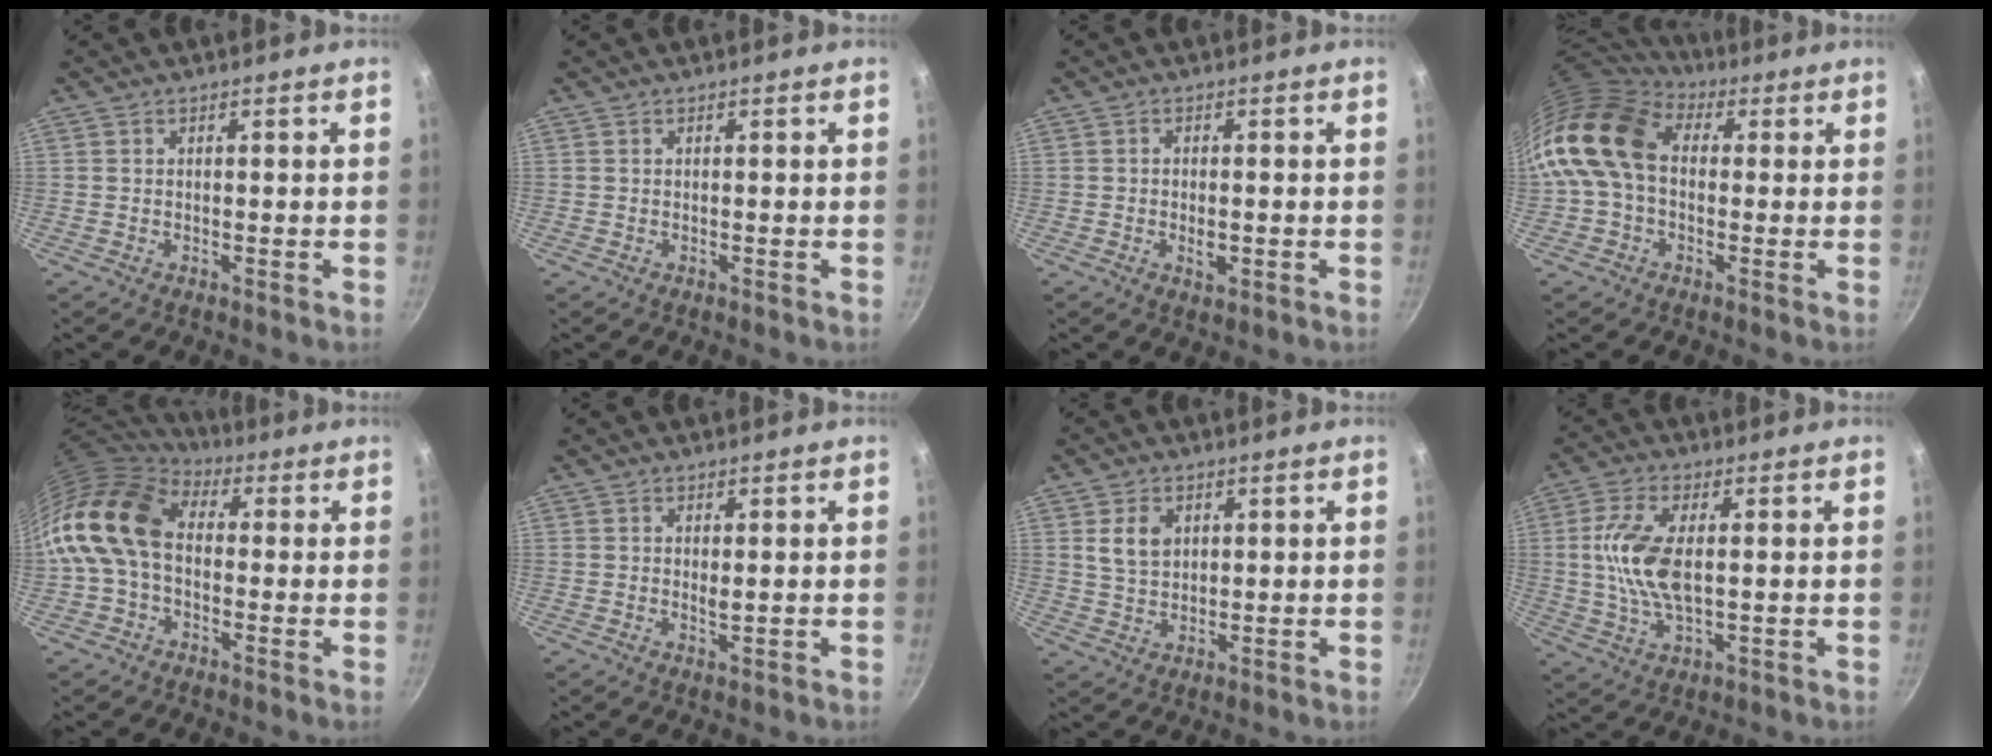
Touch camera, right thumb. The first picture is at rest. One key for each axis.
{"total": 0.0}
{"total": 2.9, "fx": -0.7, "fy": 1.5, "fz": 2.3, "tx": -0.043, "ty": 0.001, "tz": -0.012}
{"total": 14.6, "fx": 1.1, "fy": 10.6, "fz": 10.0, "tx": -0.171, "ty": 0.025, "tz": -0.001}
{"total": 15.6, "fx": 0.0, "fy": 11.0, "fz": 11.2, "tx": -0.201, "ty": 0.031, "tz": -0.018}
{"total": 1.3, "fx": 0.3, "fy": 0.5, "fz": 1.2, "tx": -0.021, "ty": -0.003, "tz": 0.005}
{"total": 5.5, "fx": 1.8, "fy": 4.0, "fz": 3.4, "tx": -0.050, "ty": -0.006, "tz": 0.037}
{"total": 10.9, "fx": 1.0, "fy": 5.0, "fz": 9.6, "tx": -0.198, "ty": 0.001, "tz": 0.017}